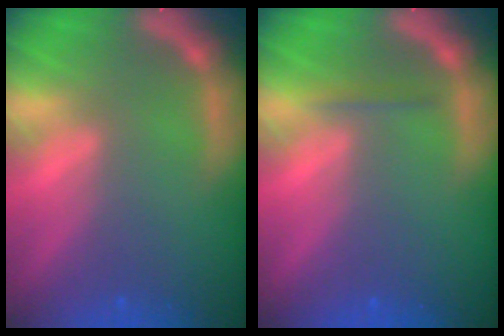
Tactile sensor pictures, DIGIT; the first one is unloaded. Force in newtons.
{"total": 0.9}